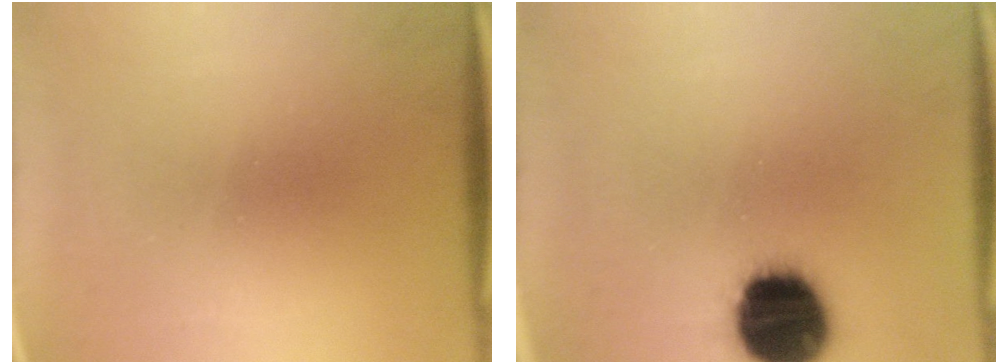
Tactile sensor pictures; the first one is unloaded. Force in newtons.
{"total": 19.3}